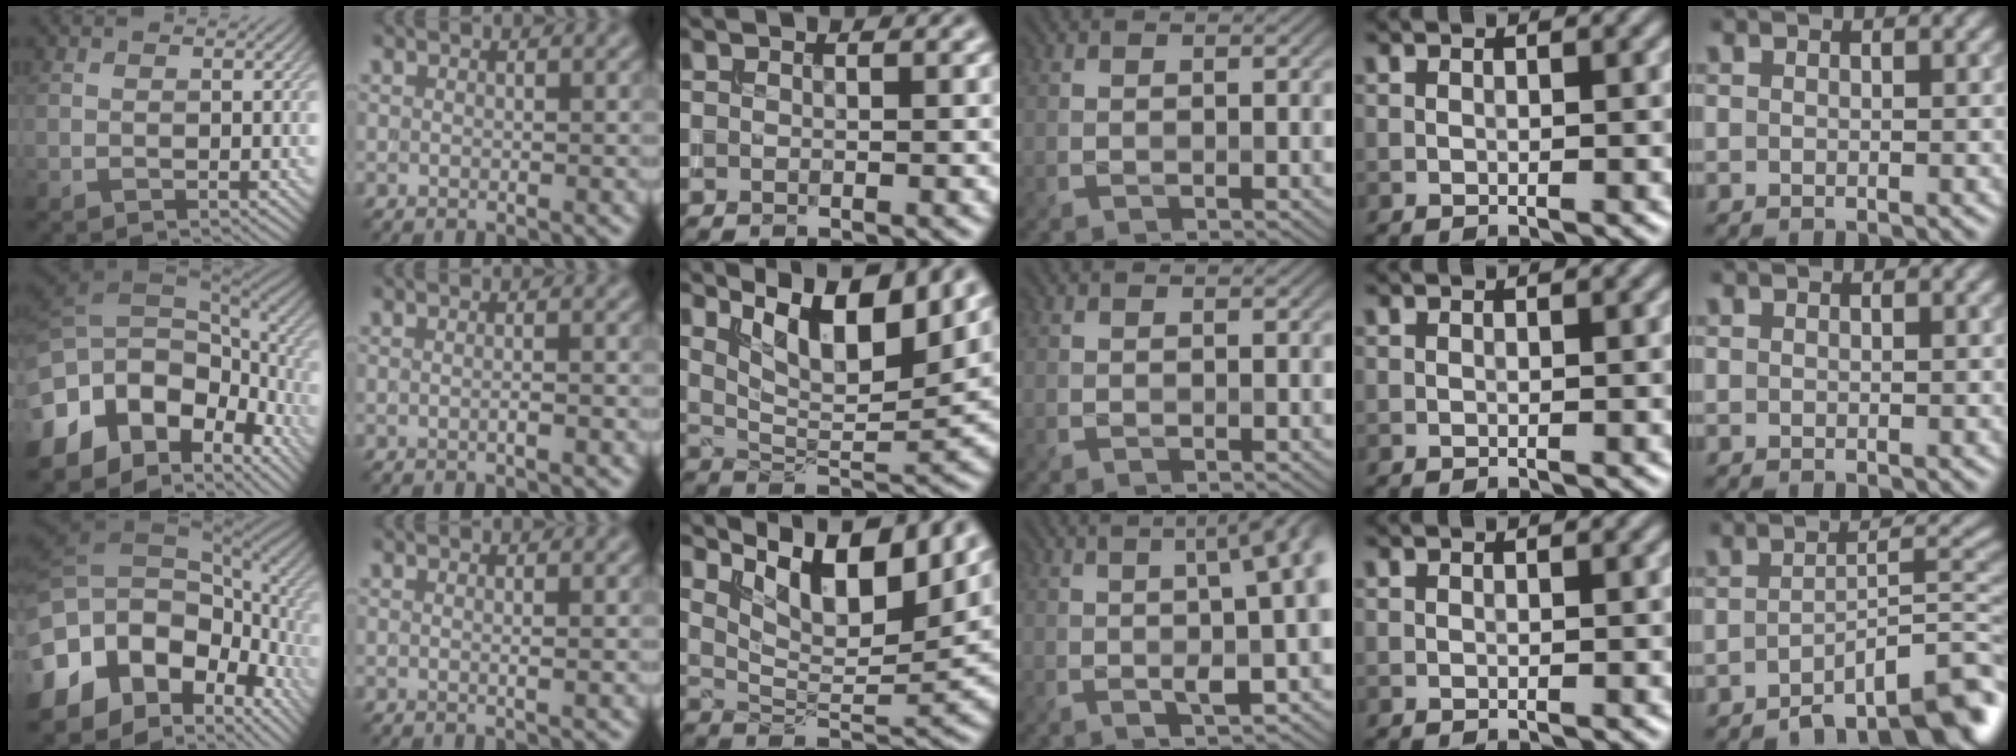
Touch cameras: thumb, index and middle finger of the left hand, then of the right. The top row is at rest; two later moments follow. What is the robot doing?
{"motion": "extract", "object": "backpack"}